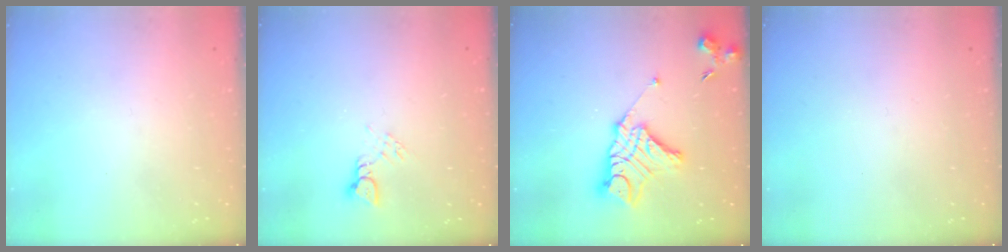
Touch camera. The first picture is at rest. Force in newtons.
{"total": 3.7, "press": 3.6, "slide": 0.5}
{"total": 13.3, "press": 13.3, "slide": 1.2}
{"total": 0.0}